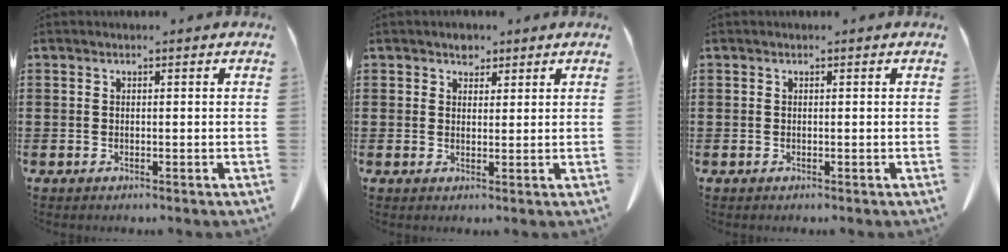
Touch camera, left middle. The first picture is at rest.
{"total": 2.4, "force": [1.9, 1.4, 0.5], "torque": [-0.008, 0.002, 0.036]}
{"total": 0.0}